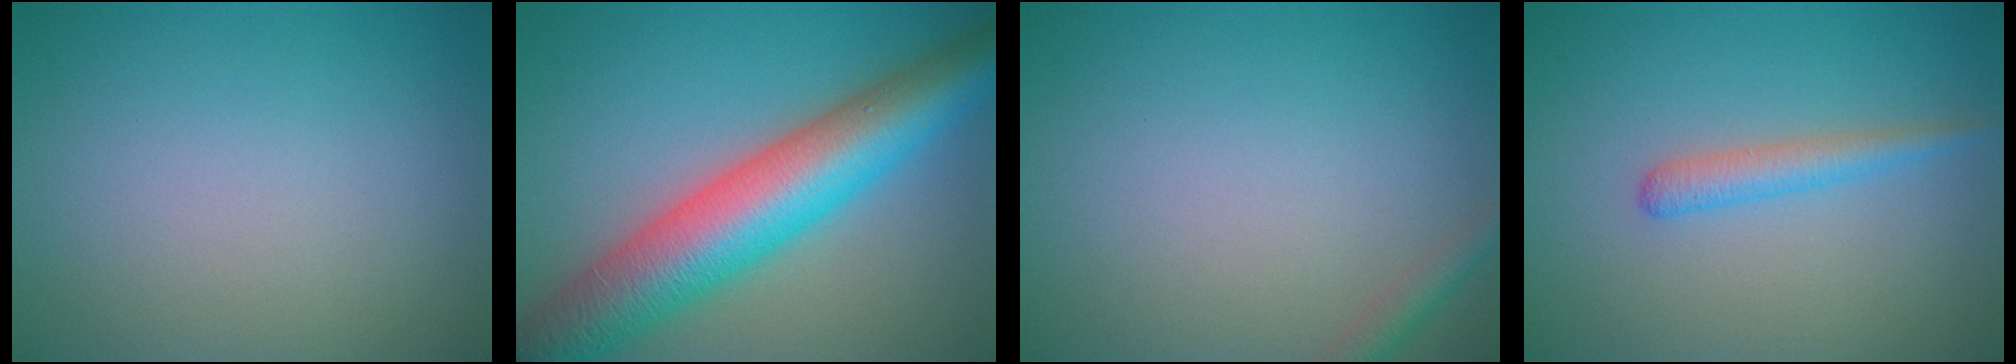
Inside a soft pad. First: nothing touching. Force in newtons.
{"total": 11.0, "press": 10.9, "slide": 0.3}
{"total": 1.5, "press": 1.5, "slide": 0.0}
{"total": 2.0, "press": 1.9, "slide": 0.1}